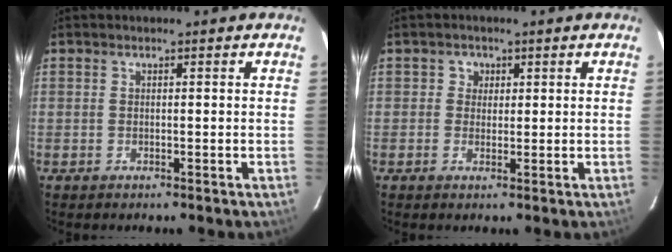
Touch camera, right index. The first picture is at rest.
{"total": 2.3, "force": [0.3, 2.2, 0.1], "torque": [0.007, 0.010, 0.003]}